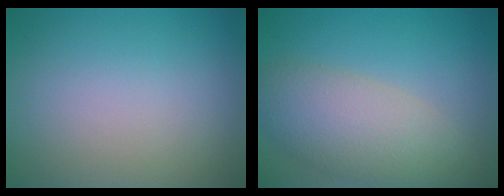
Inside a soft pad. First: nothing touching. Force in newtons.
{"total": 6.2, "press": 6.2, "slide": 0.3}